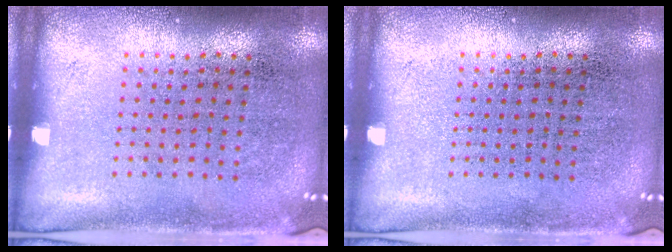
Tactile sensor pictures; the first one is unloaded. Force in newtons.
{"total": 0.0}